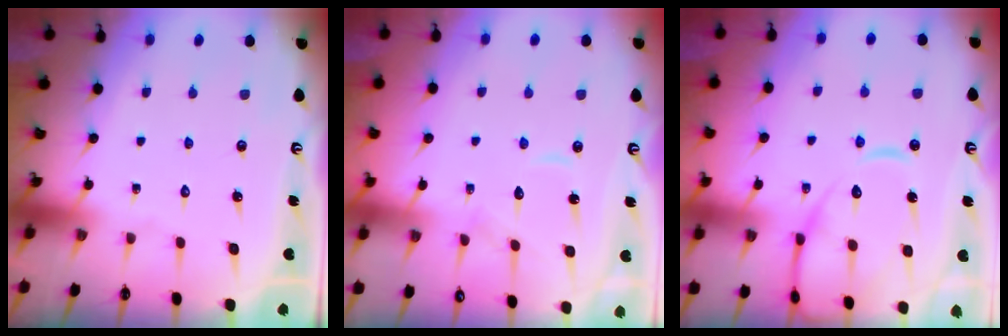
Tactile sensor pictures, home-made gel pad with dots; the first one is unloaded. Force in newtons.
{"total": 8.1, "press": 8.1, "slide": 0.6}
{"total": 15.1, "press": 15.0, "slide": 1.4}